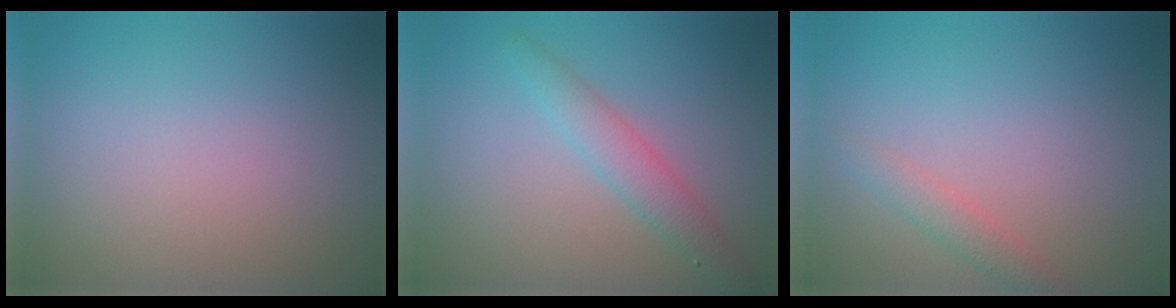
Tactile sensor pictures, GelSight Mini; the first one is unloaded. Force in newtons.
{"total": 2.8, "press": 2.8, "slide": 0.1}
{"total": 1.6, "press": 1.6, "slide": 0.2}